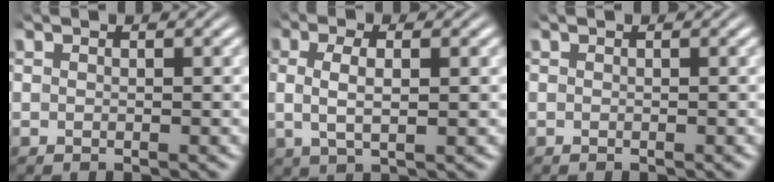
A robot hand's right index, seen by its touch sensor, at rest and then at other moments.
{"total": 3.7, "force": [0.5, 1.6, 3.3], "torque": [-0.070, -0.003, 0.014]}
{"total": 0.0}